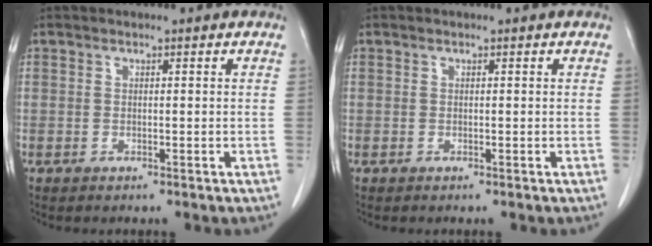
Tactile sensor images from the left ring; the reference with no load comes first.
{"total": 0.0}